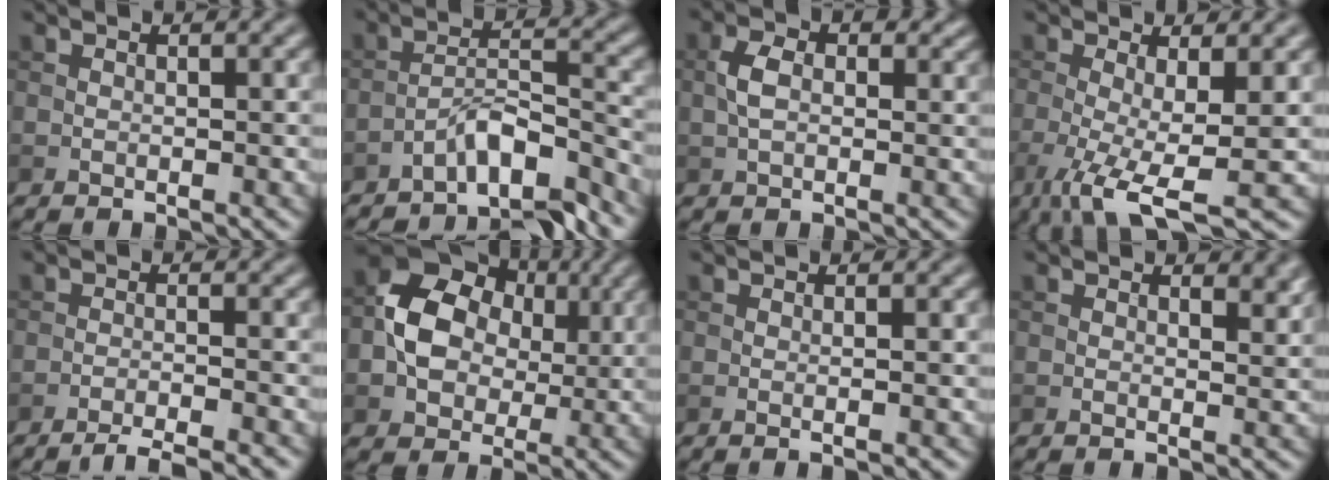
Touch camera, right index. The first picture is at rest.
{"total": 5.8, "force": [-4.7, 1.3, 3.3], "torque": [-0.046, 0.008, -0.081]}
{"total": 3.4, "force": [0.4, 2.2, 2.6], "torque": [-0.055, 0.002, 0.004]}
{"total": 6.4, "force": [-1.9, 1.5, 5.9], "torque": [-0.117, -0.018, -0.034]}
{"total": 3.9, "force": [-3.3, 0.4, 1.9], "torque": [-0.028, -0.005, -0.060]}
{"total": 8.1, "force": [0.5, 6.6, 4.8], "torque": [-0.078, 0.009, 0.001]}
{"total": 1.2, "force": [0.0, 0.3, 1.1], "torque": [-0.014, 0.000, -0.005]}
{"total": 2.0, "force": [1.2, 0.9, 1.4], "torque": [-0.019, -0.006, 0.019]}